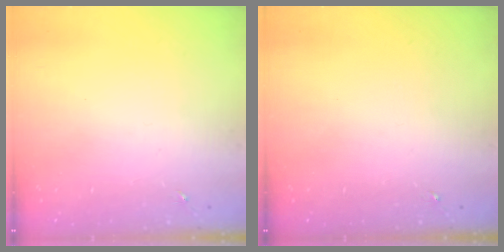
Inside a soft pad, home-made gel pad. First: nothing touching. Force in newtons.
{"total": 0.0}